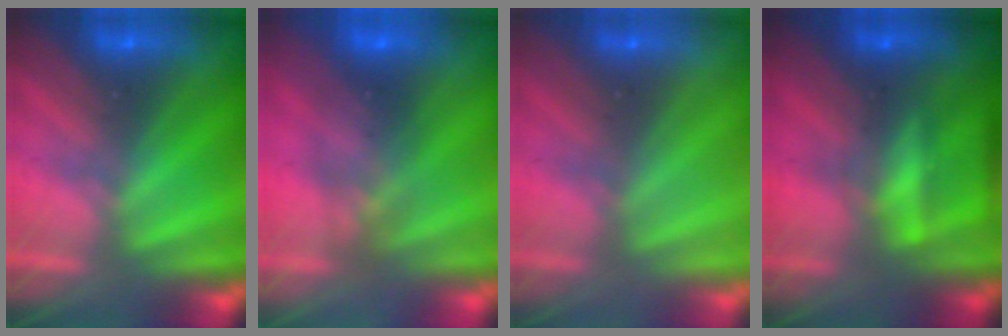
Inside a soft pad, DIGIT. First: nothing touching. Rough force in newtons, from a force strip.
{"total": 10.3}
{"total": 3.1}
{"total": 6.9}